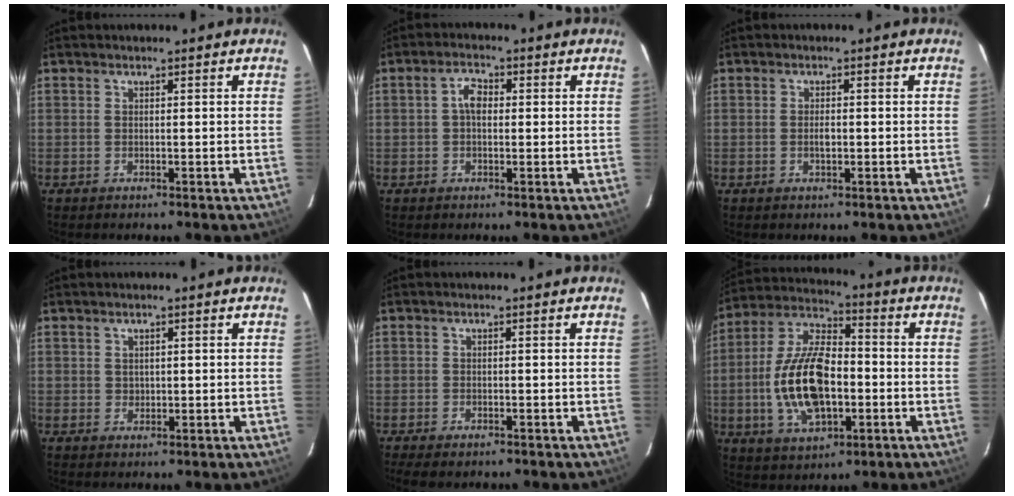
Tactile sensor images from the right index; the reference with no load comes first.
{"total": 3.3, "force": [0.2, 2.1, 2.5], "torque": [-0.047, 0.012, 0.003]}
{"total": 1.9, "force": [-0.3, 1.0, 1.6], "torque": [-0.029, 0.001, -0.005]}
{"total": 1.4, "force": [0.4, 1.2, 0.4], "torque": [-0.003, 0.004, 0.009]}
{"total": 4.2, "force": [-3.3, 1.3, 2.2], "torque": [-0.055, -0.019, -0.055]}
{"total": 17.4, "force": [-3.0, 9.1, 14.5], "torque": [-0.295, 0.009, -0.049]}